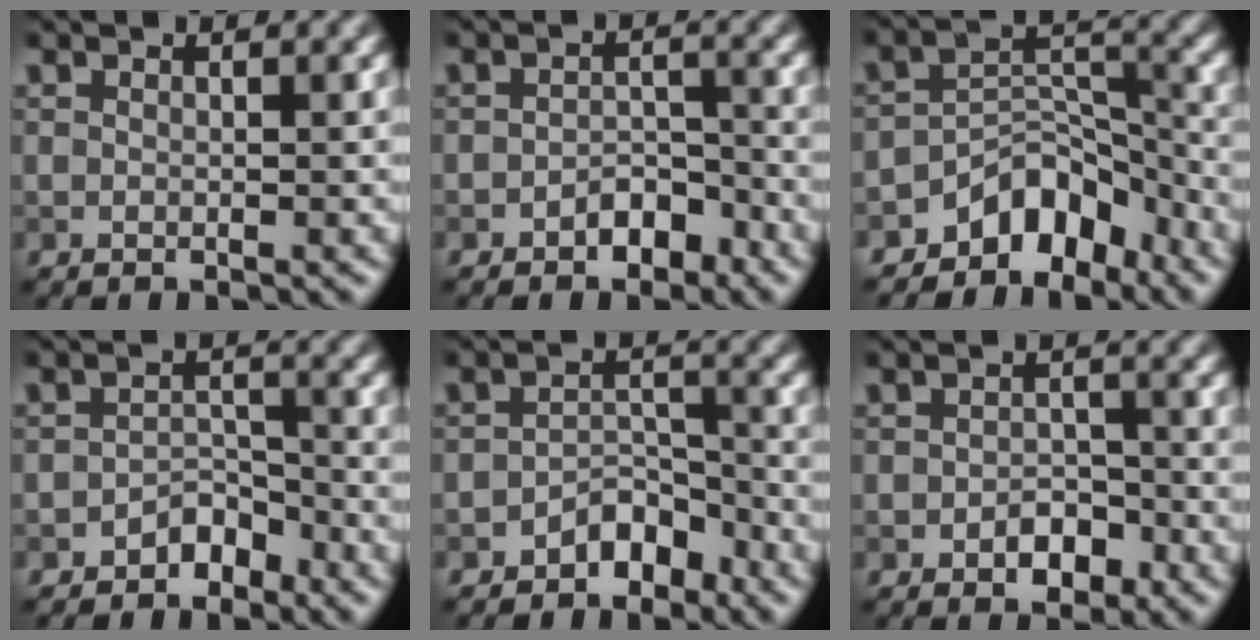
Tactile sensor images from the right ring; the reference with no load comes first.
{"total": 2.4, "force": [-1.6, 1.4, 1.2], "torque": [-0.015, 0.008, -0.027]}
{"total": 5.6, "force": [-4.3, 3.0, 2.1], "torque": [-0.010, 0.005, -0.075]}
{"total": 2.3, "force": [-1.8, 1.2, 0.8], "torque": [-0.005, 0.013, -0.031]}
{"total": 2.9, "force": [-2.2, 1.5, 1.2], "torque": [-0.011, 0.015, -0.038]}
{"total": 2.4, "force": [-1.3, 1.5, 1.4], "torque": [-0.016, 0.002, -0.021]}